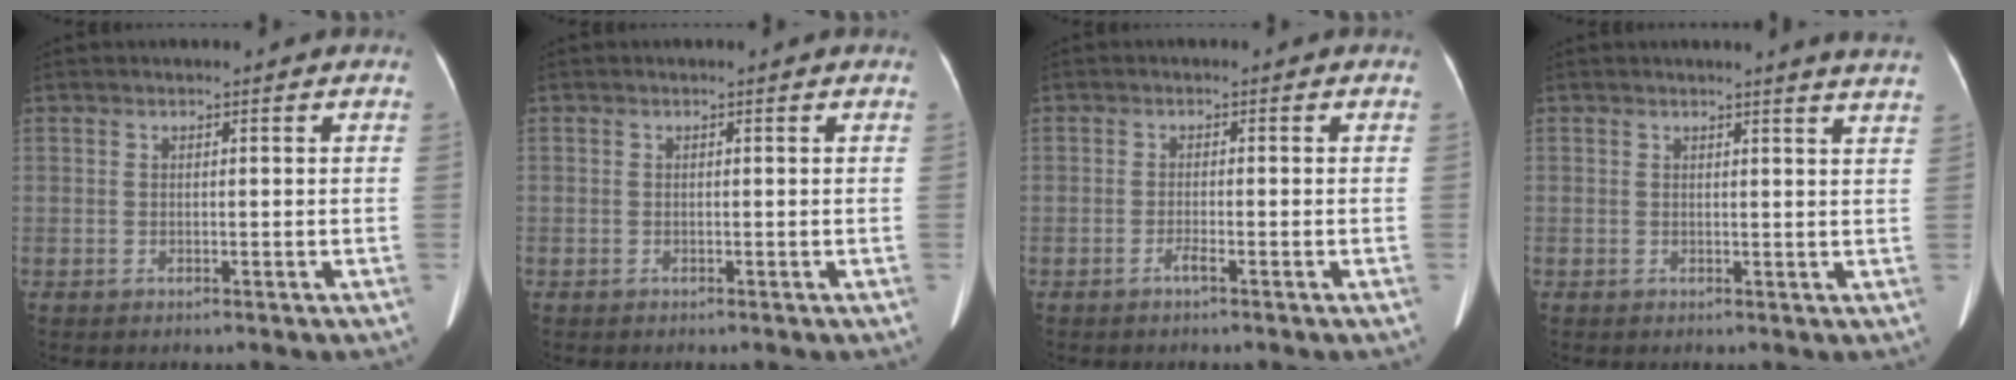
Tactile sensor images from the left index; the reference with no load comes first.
{"total": 0.0}
{"total": 1.2, "force": [-0.9, -0.1, 0.7], "torque": [-0.019, -0.002, -0.016]}
{"total": 5.8, "force": [5.4, -0.3, 2.1], "torque": [-0.024, -0.014, 0.032]}